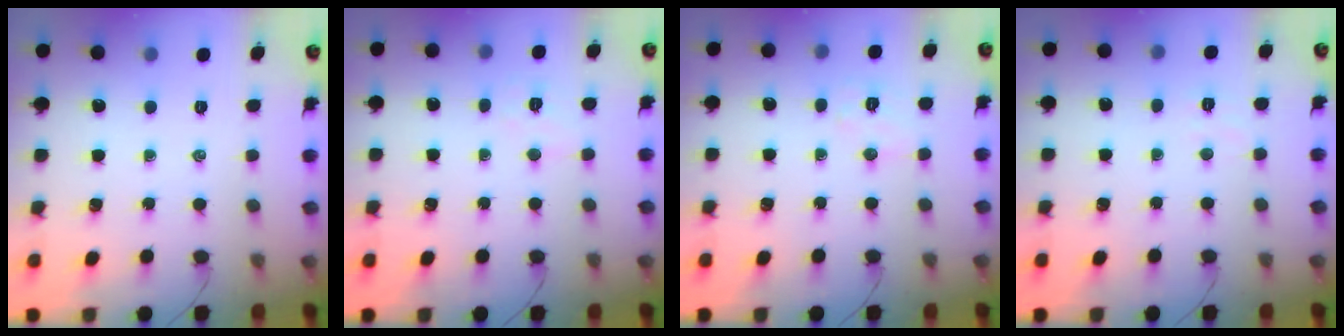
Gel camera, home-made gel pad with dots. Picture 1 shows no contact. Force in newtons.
{"total": 4.5, "press": 4.4, "slide": 1.0}
{"total": 6.8, "press": 6.8, "slide": 0.9}
{"total": 2.5, "press": 2.4, "slide": 0.8}